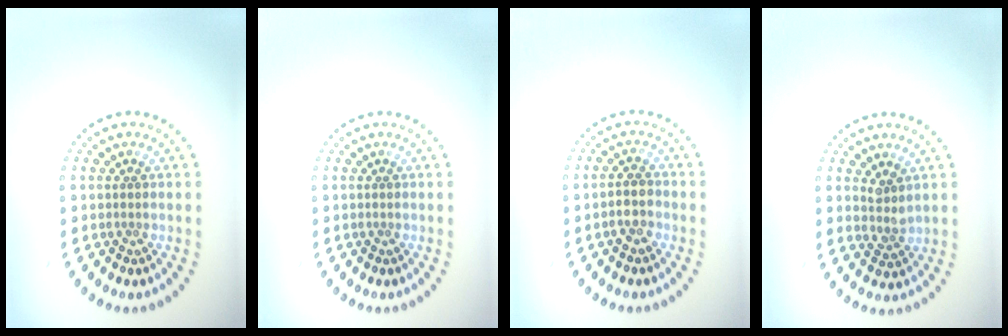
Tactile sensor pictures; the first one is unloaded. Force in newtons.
{"total": 0.0}
{"total": 1.9, "press": 1.8, "slide": 0.8}
{"total": 1.8, "press": 1.3, "slide": 1.2}